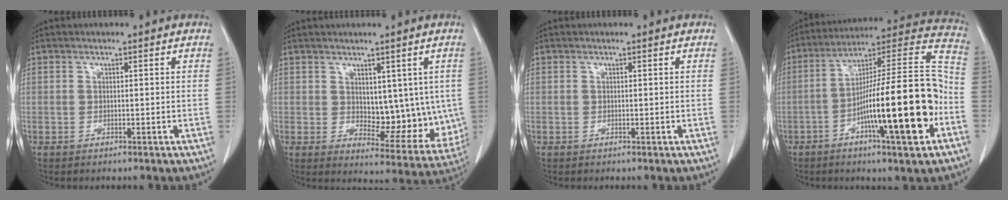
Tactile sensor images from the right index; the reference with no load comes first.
{"total": 10.1, "force": [1.7, 5.6, 8.2], "torque": [-0.091, -0.006, 0.040]}
{"total": 0.0}
{"total": 22.3, "force": [-7.0, 1.8, 21.0], "torque": [-0.302, 0.010, -0.110]}